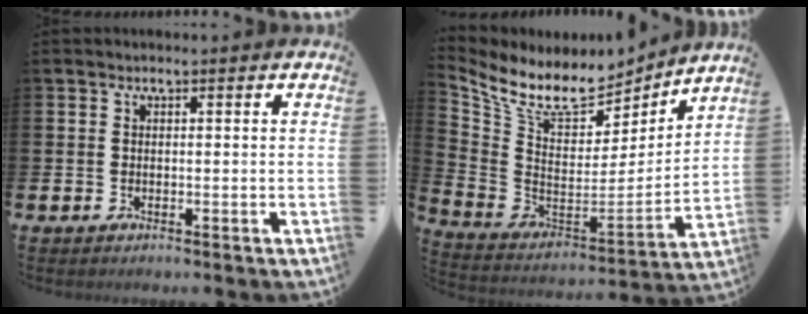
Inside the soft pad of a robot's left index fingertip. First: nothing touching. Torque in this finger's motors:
{"motor_torque": [-0.02, -0.59, 0.28, 0.08]}